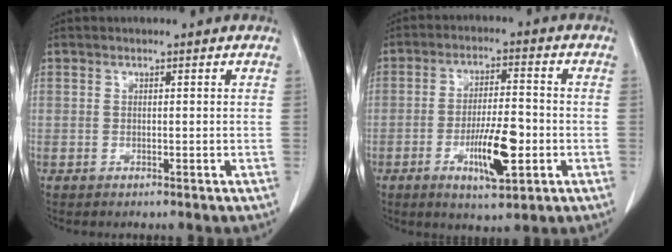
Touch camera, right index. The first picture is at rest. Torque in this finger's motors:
{"motor_torque": [0.14, -0.10, 0.04, 0.06]}